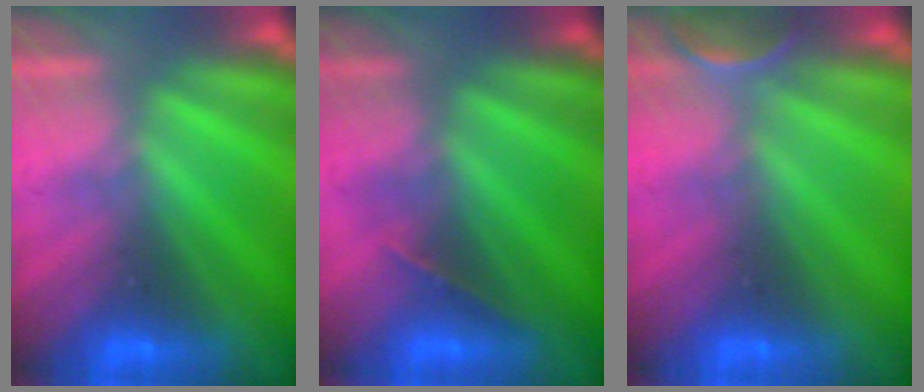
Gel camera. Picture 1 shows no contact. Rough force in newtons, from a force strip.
{"total": 1.5}
{"total": 2.5}